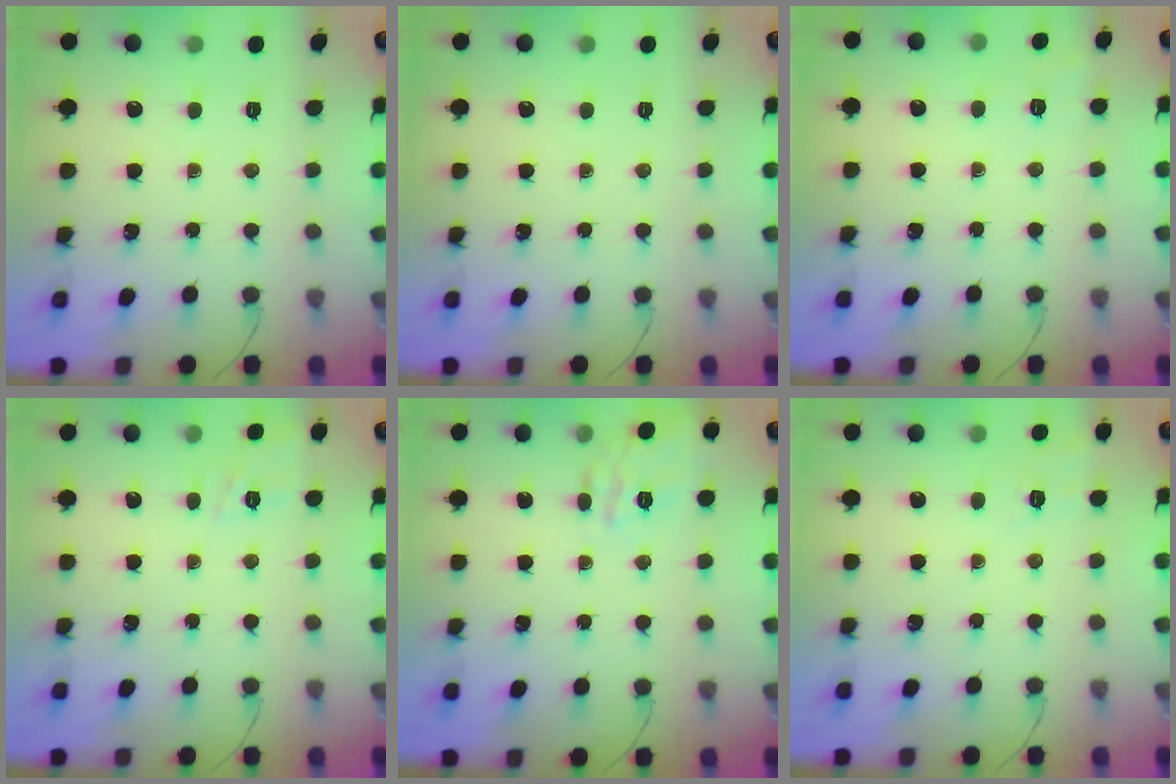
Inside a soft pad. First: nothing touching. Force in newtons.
{"total": 0.0}
{"total": 1.9, "press": 0.0, "slide": 1.9}
{"total": 9.4, "press": 9.2, "slide": 1.7}
{"total": 7.3, "press": 7.3, "slide": 0.9}
{"total": 3.6, "press": 2.9, "slide": 2.1}